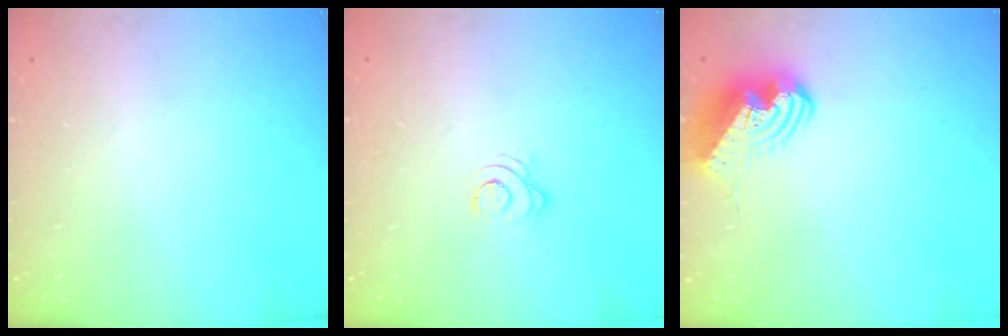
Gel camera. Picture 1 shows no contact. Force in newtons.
{"total": 2.9, "press": 2.9, "slide": 0.4}
{"total": 10.9, "press": 10.7, "slide": 1.9}